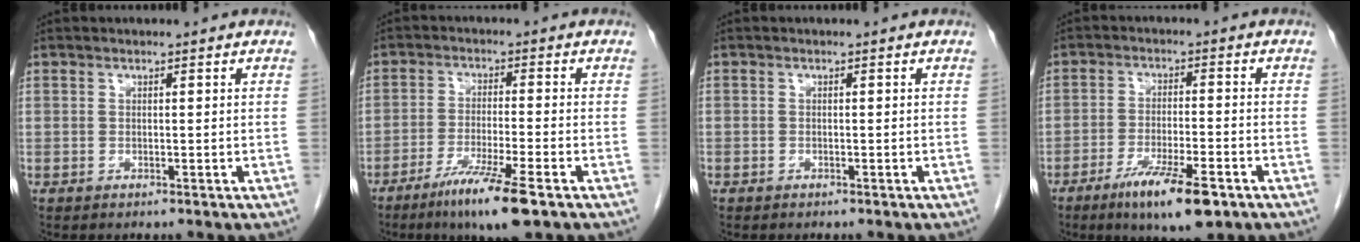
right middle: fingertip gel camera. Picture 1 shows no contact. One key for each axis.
{"total": 8.7, "fx": -5.4, "fy": -0.2, "fz": 6.8, "tx": -0.126, "ty": -0.024, "tz": -0.093}
{"total": 0.6, "fx": -0.4, "fy": 0.4, "fz": 0.0, "tx": -0.006, "ty": 0.003, "tz": -0.010}
{"total": 9.5, "fx": -5.7, "fy": 1.4, "fz": 7.4, "tx": -0.131, "ty": -0.017, "tz": -0.091}